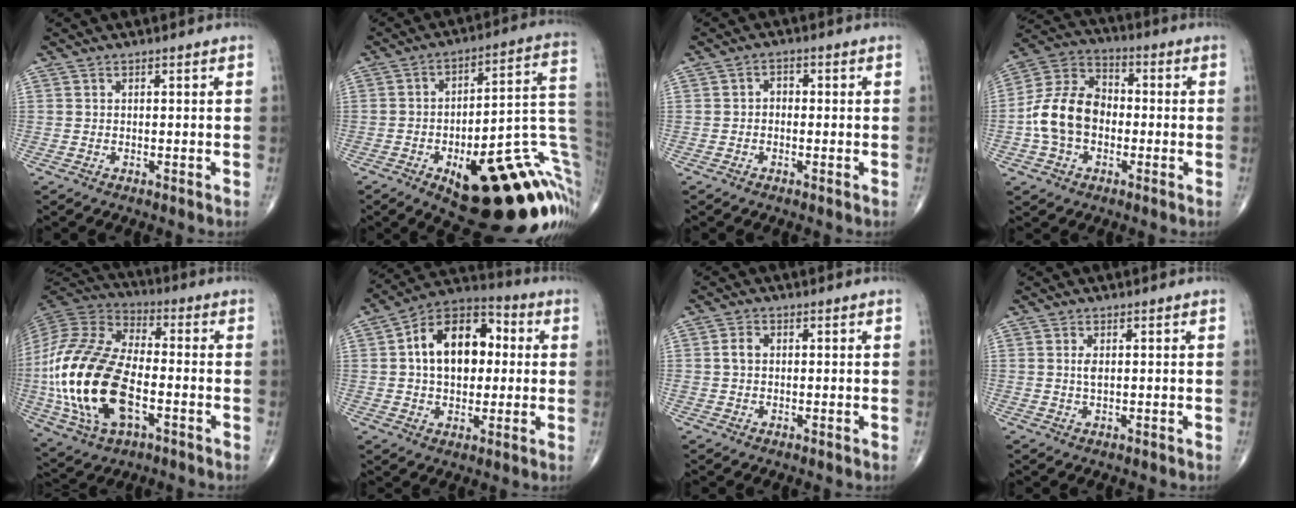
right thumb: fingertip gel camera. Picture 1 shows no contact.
{"total": 29.9, "force": [-8.8, 11.0, 26.4], "torque": [-0.245, 0.049, -0.108]}
{"total": 2.0, "force": [-0.4, 1.5, 1.2], "torque": [-0.007, 0.010, -0.014]}
{"total": 13.0, "force": [-1.9, 9.6, 8.6], "torque": [-0.149, 0.039, -0.046]}
{"total": 25.6, "force": [-5.1, 13.6, 21.1], "torque": [-0.456, 0.005, -0.088]}
{"total": 16.7, "force": [2.2, 10.8, 12.5], "torque": [-0.167, 0.025, 0.025]}
{"total": 2.4, "force": [0.1, 1.8, 1.5], "torque": [-0.028, 0.005, 0.001]}
{"total": 1.7, "force": [0.3, 0.8, 1.5], "torque": [-0.031, -0.002, 0.006]}